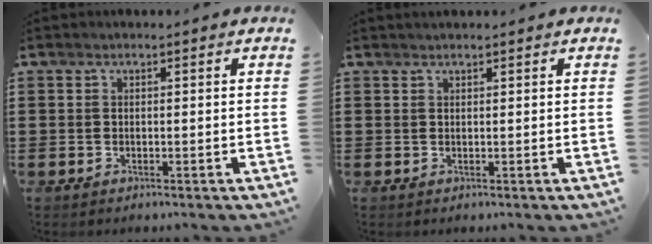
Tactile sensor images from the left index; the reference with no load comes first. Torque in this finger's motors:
{"motor_torque": [0.68, 0.78, 0.03, 0.01]}